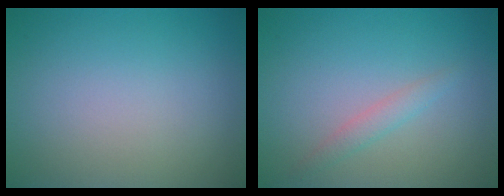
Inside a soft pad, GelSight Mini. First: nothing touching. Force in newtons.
{"total": 2.0, "press": 2.0, "slide": 0.2}